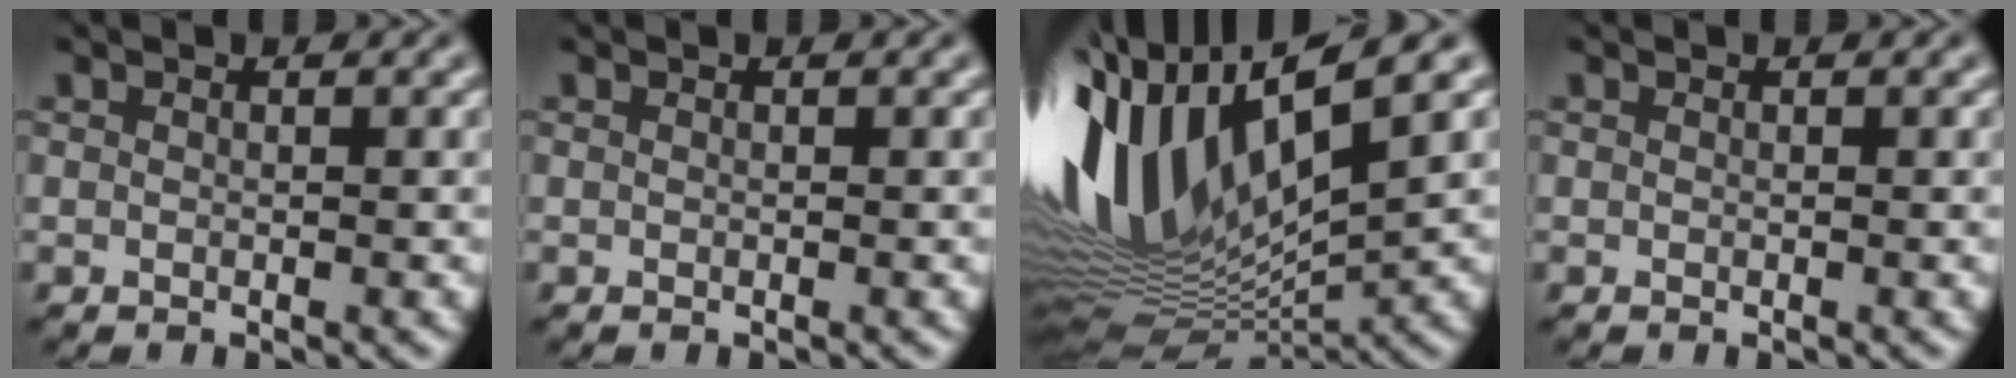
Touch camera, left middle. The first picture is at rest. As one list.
[{"total": 0.0}, {"total": 15.4, "force": [3.5, 5.3, 14.0], "torque": [-0.298, 0.014, 0.070]}, {"total": 0.0}]